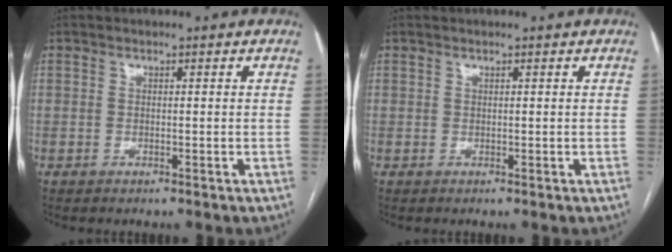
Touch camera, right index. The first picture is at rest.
{"total": 0.0}